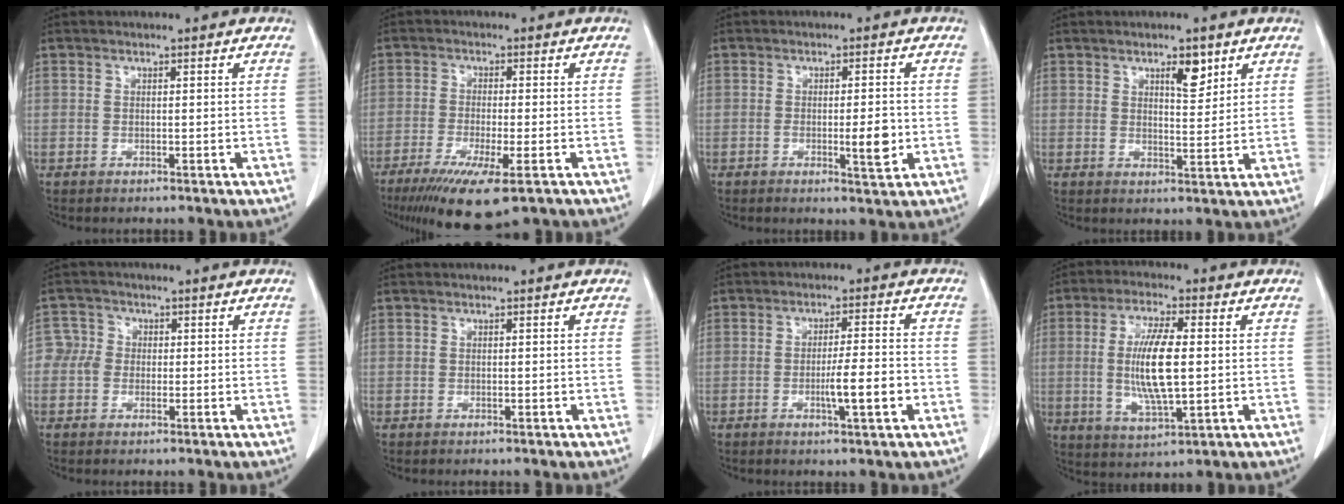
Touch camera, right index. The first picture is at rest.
{"total": 10.6, "force": [-6.5, 1.2, 8.3], "torque": [-0.138, -0.029, -0.101]}
{"total": 4.2, "force": [-0.8, 0.8, 4.1], "torque": [-0.062, -0.004, -0.009]}
{"total": 4.1, "force": [2.5, 1.4, 3.0], "torque": [-0.046, -0.004, 0.039]}
{"total": 3.0, "force": [-0.4, 2.9, 0.7], "torque": [0.000, 0.012, -0.013]}
{"total": 0.0}
{"total": 5.8, "force": [-1.8, 0.2, 5.5], "torque": [-0.086, -0.004, -0.027]}
{"total": 10.6, "force": [0.1, 2.1, 10.4], "torque": [-0.207, -0.006, 0.004]}